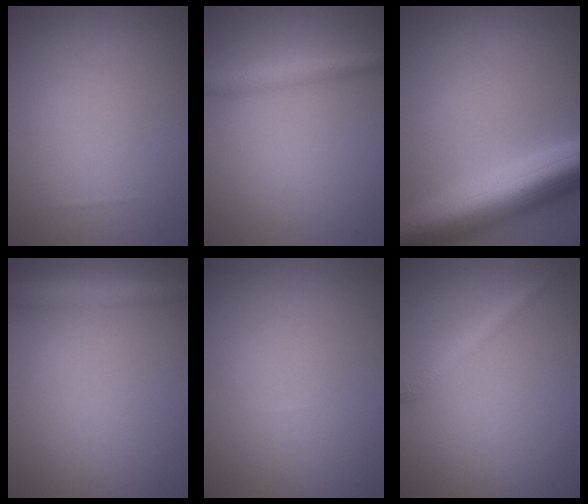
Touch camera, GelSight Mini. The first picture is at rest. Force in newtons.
{"total": 2.5, "press": 2.5, "slide": 0.1}
{"total": 10.4, "press": 10.4, "slide": 0.4}
{"total": 3.0, "press": 3.0, "slide": 0.1}
{"total": 0.0}
{"total": 1.6, "press": 1.6, "slide": 0.0}